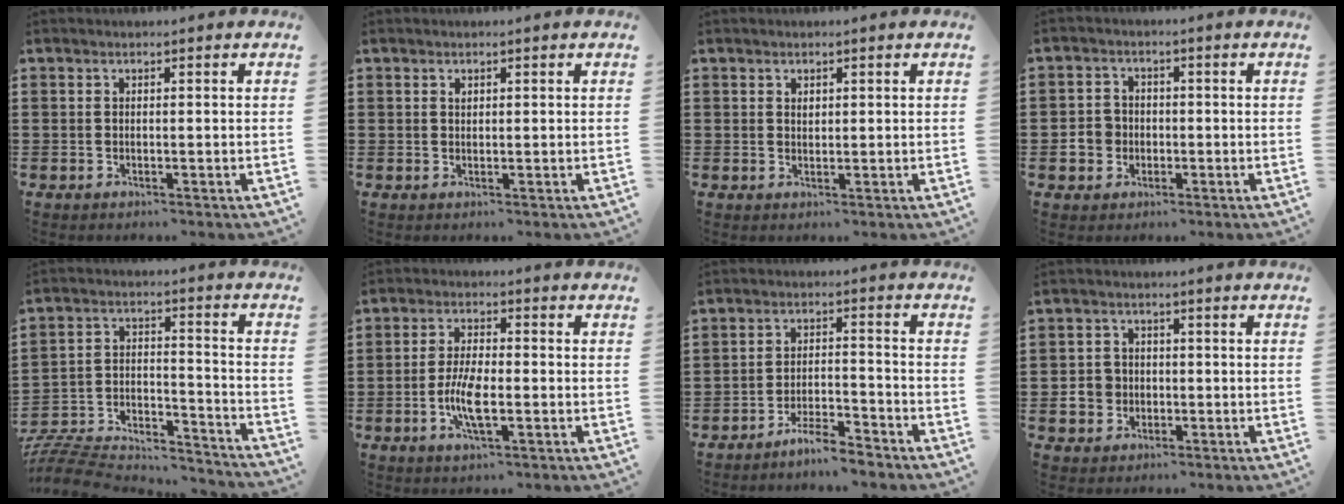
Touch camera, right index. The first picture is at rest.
{"total": 0.6, "force": [0.3, 0.4, 0.3], "torque": [-0.007, 0.002, 0.007]}
{"total": 0.9, "force": [0.5, 0.6, 0.4], "torque": [-0.010, 0.002, 0.009]}
{"total": 4.0, "force": [-0.9, 3.6, 1.6], "torque": [-0.048, 0.005, -0.022]}
{"total": 6.8, "force": [-6.5, 1.4, 1.4], "torque": [-0.042, -0.007, -0.136]}
{"total": 6.4, "force": [-1.6, 2.2, 5.8], "torque": [-0.126, -0.004, -0.036]}
{"total": 4.8, "force": [-4.5, 0.3, 1.6], "torque": [-0.037, 0.005, -0.089]}
{"total": 4.2, "force": [-1.0, 3.8, 1.6], "torque": [-0.048, 0.005, -0.022]}